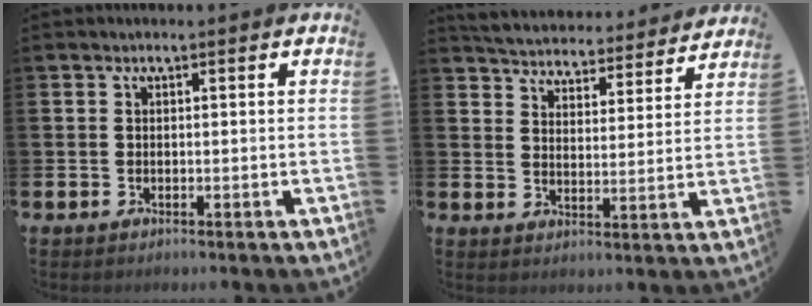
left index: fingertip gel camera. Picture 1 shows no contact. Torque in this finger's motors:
{"motor_torque": [0.43, -1.71, -0.41, 0.12]}